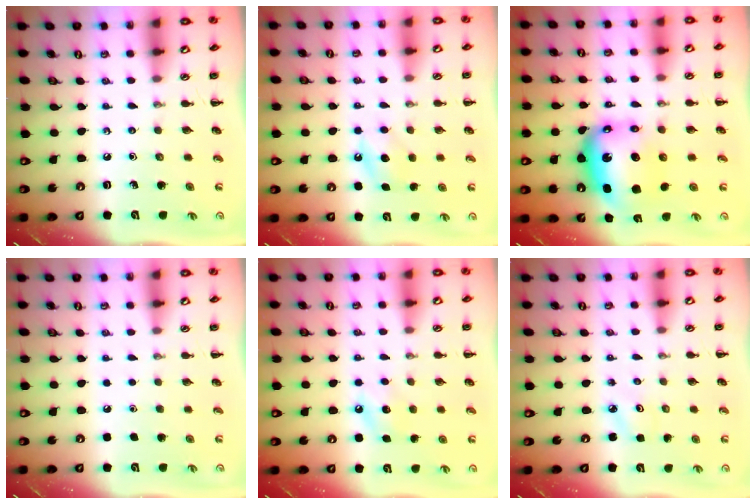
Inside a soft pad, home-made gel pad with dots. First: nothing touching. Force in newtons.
{"total": 6.0, "press": 5.8, "slide": 1.5}
{"total": 9.5, "press": 8.9, "slide": 3.2}
{"total": 1.7, "press": 1.7, "slide": 0.1}
{"total": 8.0, "press": 7.8, "slide": 1.9}
{"total": 2.3, "press": 2.2, "slide": 0.5}